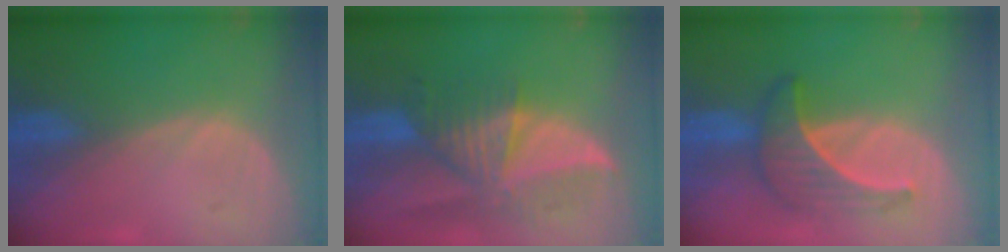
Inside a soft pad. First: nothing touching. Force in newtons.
{"total": 9.3, "press": 8.4, "slide": 4.0}
{"total": 6.6, "press": 6.1, "slide": 2.5}